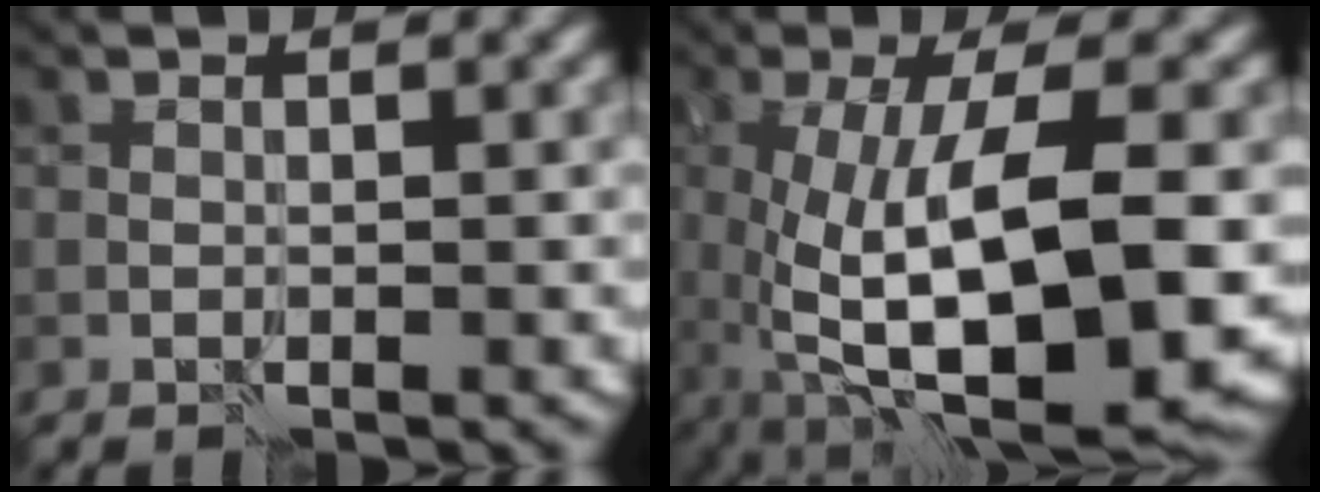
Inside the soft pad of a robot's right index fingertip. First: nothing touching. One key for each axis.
{"total": 12.8, "fx": -2.4, "fy": 4.4, "fz": 11.8, "tx": -0.206, "ty": -0.015, "tz": -0.038}